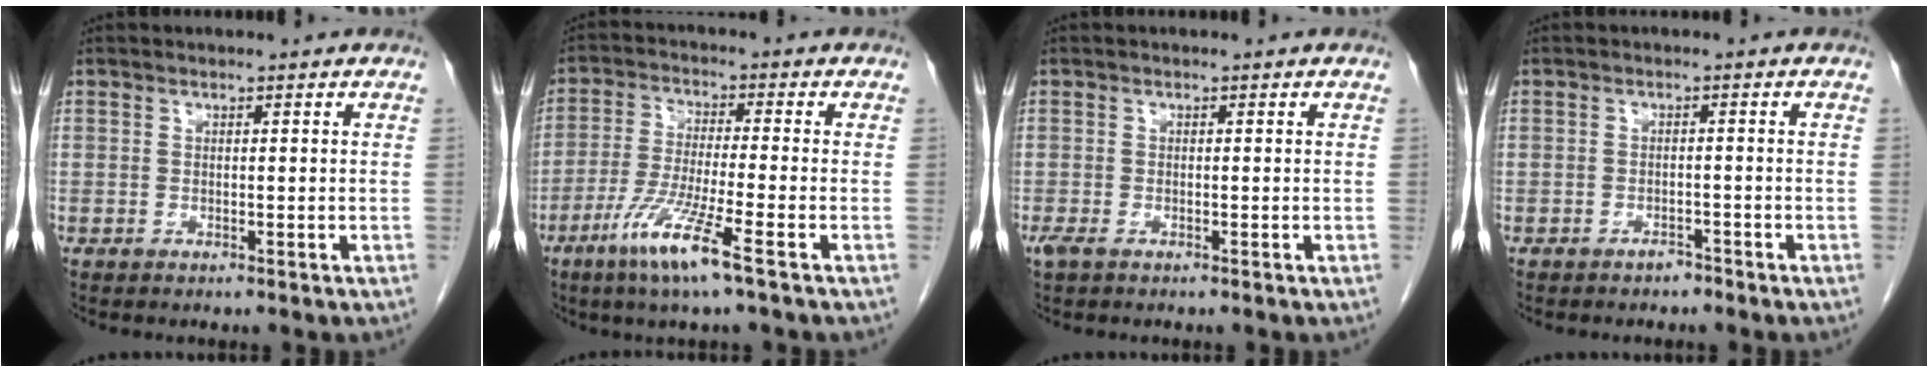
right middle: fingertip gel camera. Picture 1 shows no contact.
{"total": 9.1, "force": [-5.0, -0.5, 7.6], "torque": [-0.153, -0.025, -0.098]}
{"total": 1.7, "force": [-1.0, 0.7, 1.2], "torque": [-0.030, -0.005, -0.016]}
{"total": 1.2, "force": [-1.1, 0.4, 0.3], "torque": [-0.005, 0.002, -0.017]}